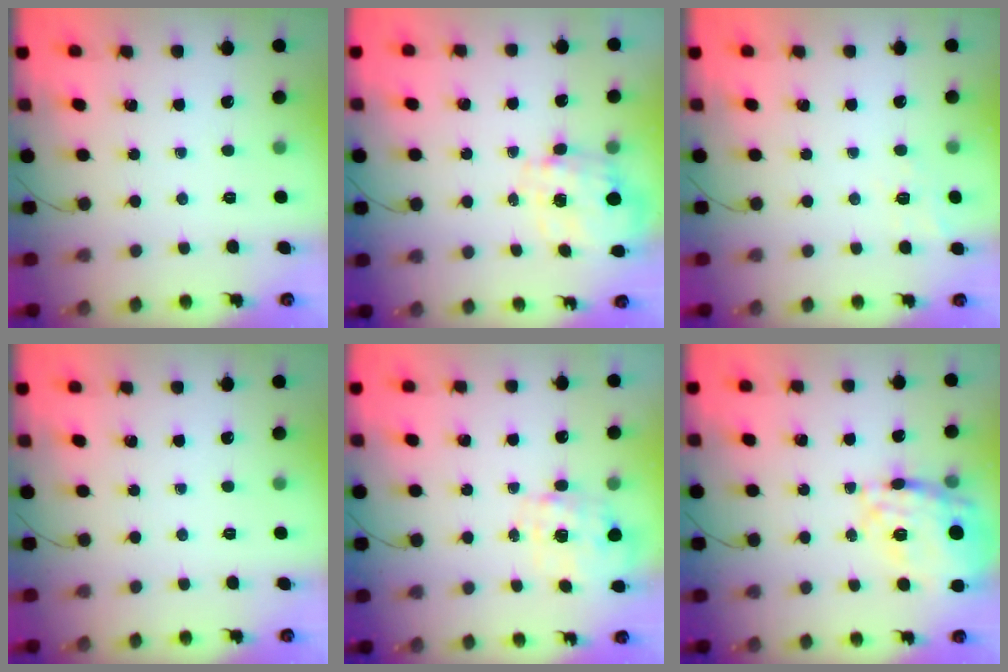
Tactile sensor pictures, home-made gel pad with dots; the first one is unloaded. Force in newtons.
{"total": 2.7, "press": 2.6, "slide": 1.0}
{"total": 7.7, "press": 7.4, "slide": 2.1}
{"total": 0.0}
{"total": 4.9, "press": 4.8, "slide": 0.9}
{"total": 25.3, "press": 25.1, "slide": 3.0}